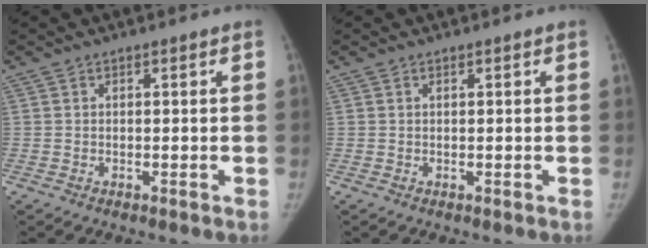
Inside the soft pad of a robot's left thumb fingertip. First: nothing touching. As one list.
[{"total": 0.0}]